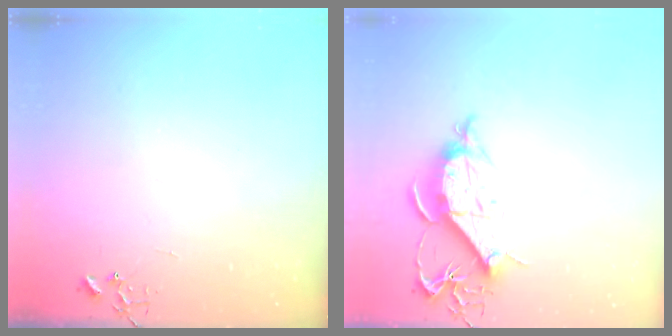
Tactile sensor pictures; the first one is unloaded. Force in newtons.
{"total": 10.6, "press": 10.5, "slide": 1.2}